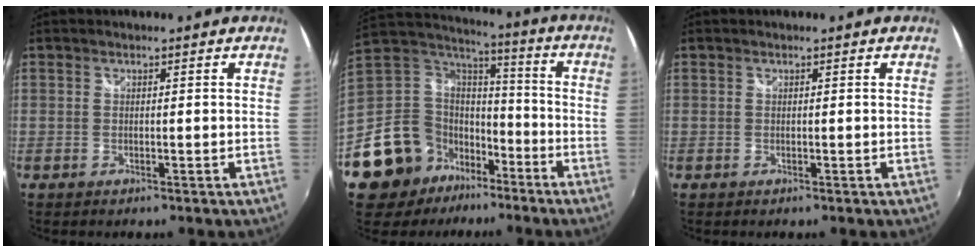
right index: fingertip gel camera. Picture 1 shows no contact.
{"total": 16.8, "force": [-10.3, 11.7, 6.3], "torque": [-0.147, 0.039, -0.179]}
{"total": 0.0}